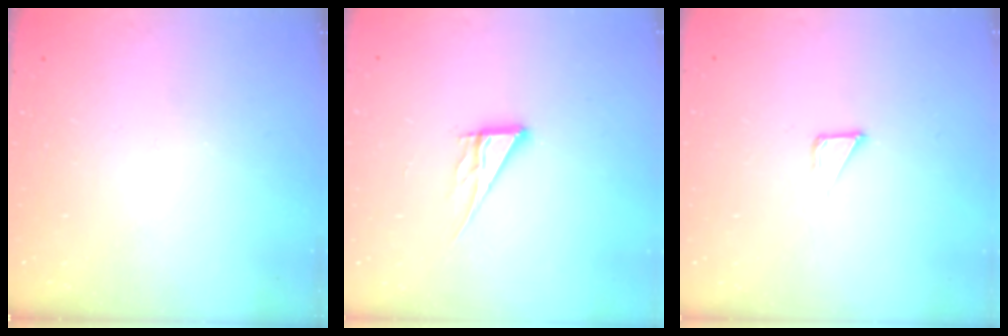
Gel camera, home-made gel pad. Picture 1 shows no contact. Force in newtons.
{"total": 7.1, "press": 7.1, "slide": 0.2}
{"total": 2.8, "press": 2.8, "slide": 0.1}